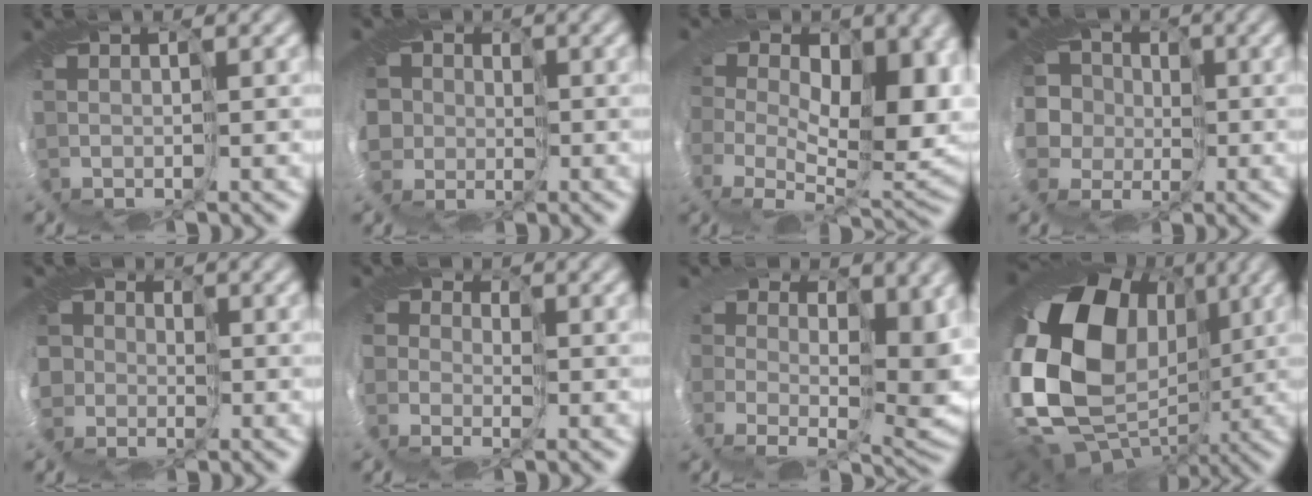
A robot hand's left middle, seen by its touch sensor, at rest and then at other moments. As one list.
[{"total": 4.5, "force": [-0.1, 4.4, 1.3], "torque": [-0.024, 0.003, -0.048]}, {"total": 9.2, "force": [0.1, 5.8, 7.1], "torque": [-0.091, -0.046, 0.005]}, {"total": 5.7, "force": [-0.5, 5.2, 2.2], "torque": [-0.042, 0.010, -0.058]}, {"total": 4.5, "force": [-0.1, 4.4, 1.2], "torque": [-0.021, 0.001, -0.041]}, {"total": 2.9, "force": [-0.6, 2.8, 0.5], "torque": [0.005, -0.005, -0.033]}, {"total": 7.8, "force": [0.2, 4.9, 6.1], "torque": [-0.093, -0.044, 0.005]}, {"total": 16.3, "force": [-1.4, 11.8, 11.2], "torque": [-0.197, 0.007, -0.047]}]